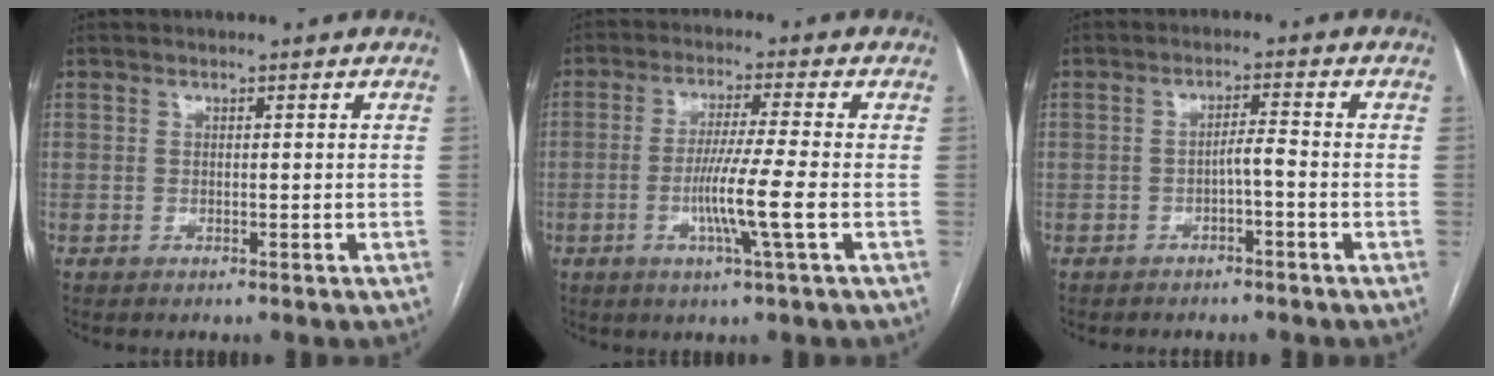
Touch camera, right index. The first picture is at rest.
{"total": 7.7, "force": [-1.9, -1.2, 7.4], "torque": [-0.136, -0.014, -0.039]}
{"total": 2.1, "force": [-1.0, 0.1, 1.9], "torque": [-0.026, 0.004, -0.019]}